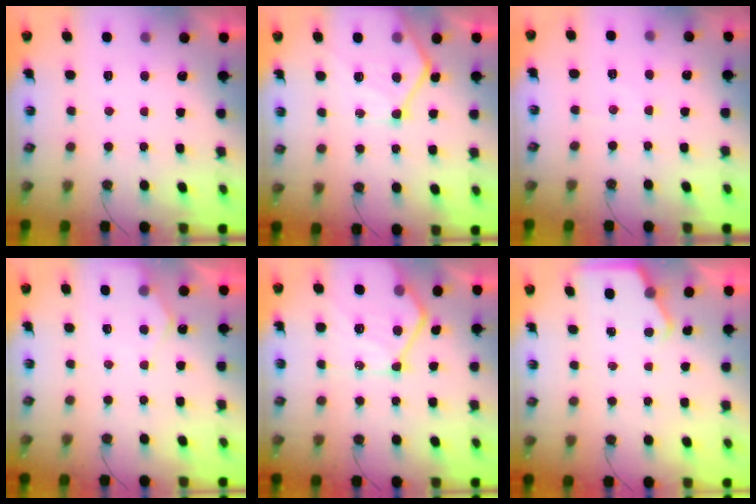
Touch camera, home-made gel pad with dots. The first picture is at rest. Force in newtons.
{"total": 13.3, "press": 13.2, "slide": 1.1}
{"total": 3.4, "press": 3.4, "slide": 0.6}
{"total": 5.1, "press": 5.0, "slide": 0.7}
{"total": 15.5, "press": 15.4, "slide": 1.4}
{"total": 3.2, "press": 3.2, "slide": 0.5}